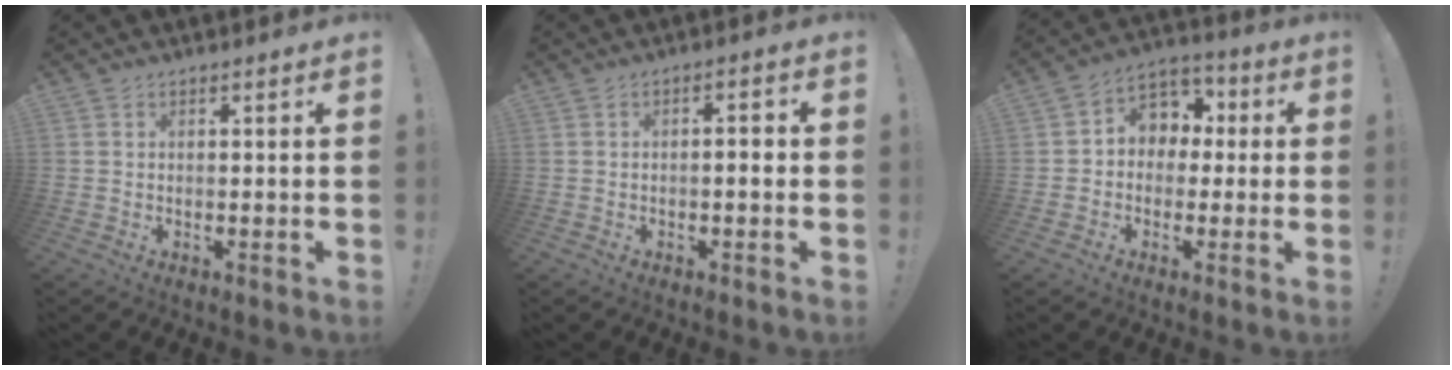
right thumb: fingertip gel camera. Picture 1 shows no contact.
{"total": 2.5, "force": [-0.6, 0.4, 2.4], "torque": [-0.041, 0.007, -0.013]}
{"total": 7.8, "force": [0.4, 7.2, 3.0], "torque": [-0.044, 0.007, 0.018]}